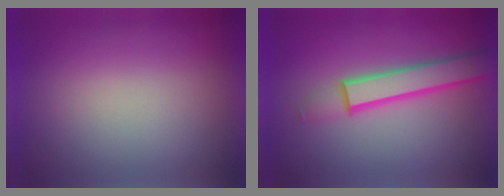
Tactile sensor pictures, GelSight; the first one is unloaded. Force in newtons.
{"total": 4.7}